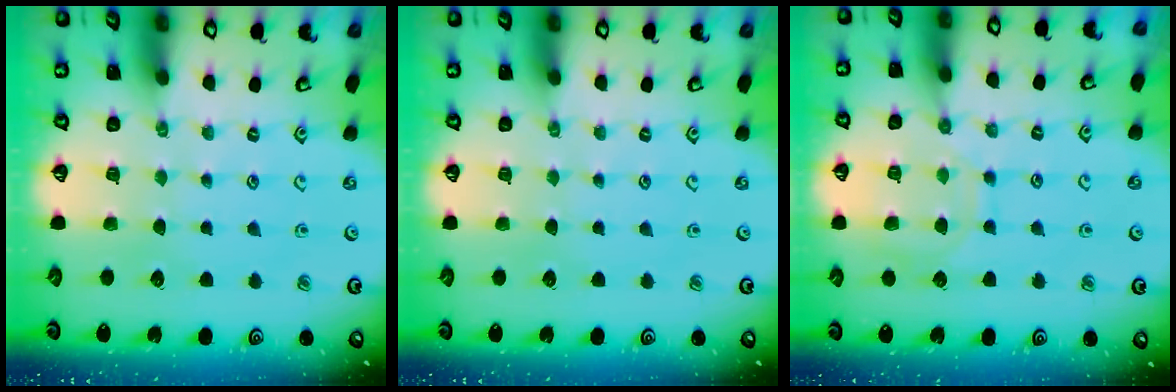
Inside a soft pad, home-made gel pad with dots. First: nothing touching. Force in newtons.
{"total": 0.0}
{"total": 10.2, "press": 10.2, "slide": 0.9}